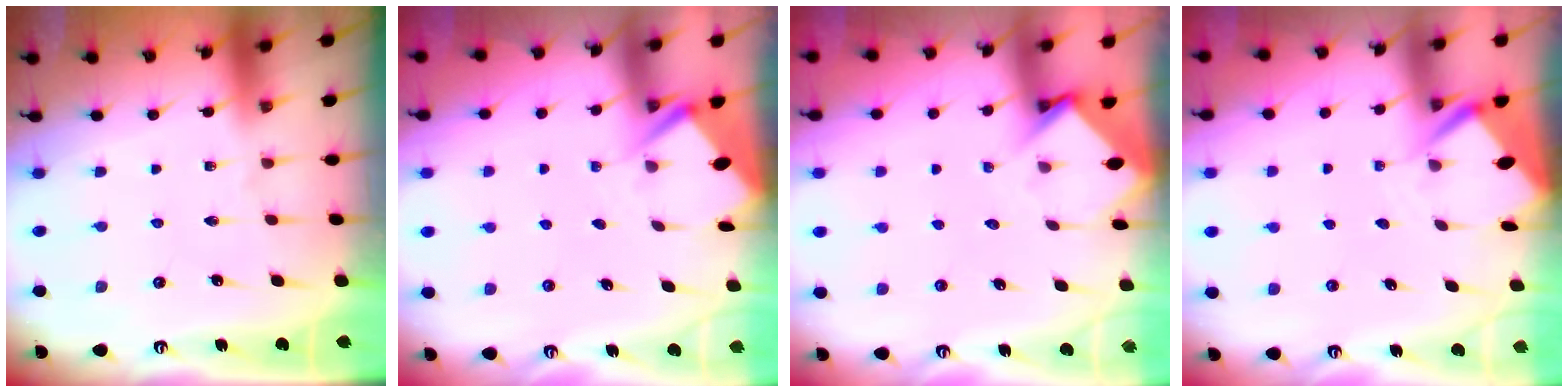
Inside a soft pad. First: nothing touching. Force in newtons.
{"total": 2.8, "press": 2.8, "slide": 0.3}
{"total": 3.6, "press": 3.6, "slide": 0.2}
{"total": 3.6, "press": 3.6, "slide": 0.3}